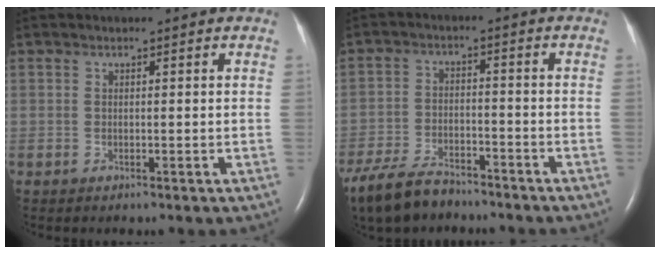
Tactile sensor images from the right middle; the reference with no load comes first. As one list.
[{"total": 11.6, "force": [-9.6, 4.1, 5.0], "torque": [-0.101, -0.018, -0.164]}]